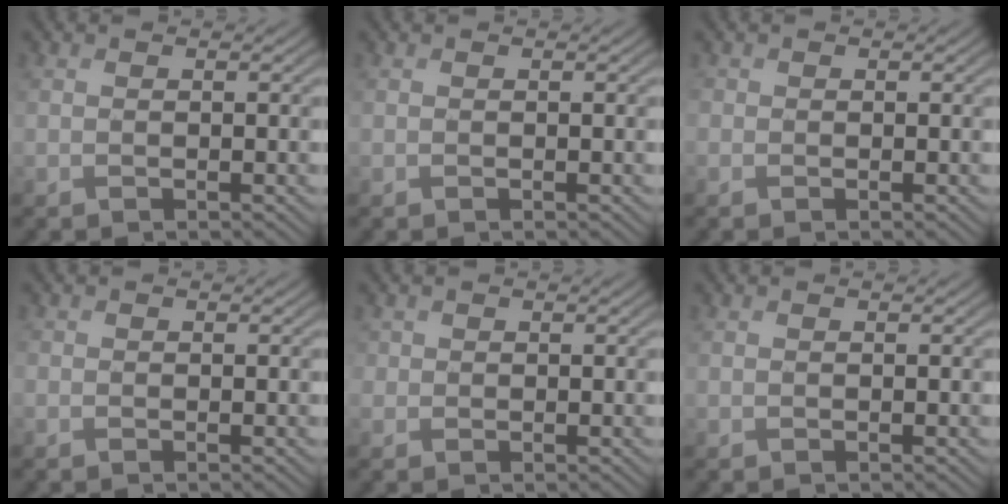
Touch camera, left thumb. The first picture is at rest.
{"total": 0.0}
{"total": 0.8, "force": [-0.3, -0.1, -0.8], "torque": [0.016, -0.003, 0.001]}
{"total": 0.7, "force": [-0.4, -0.2, -0.5], "torque": [0.012, -0.001, -0.007]}
{"total": 0.8, "force": [0.2, 0.4, -0.6], "torque": [0.014, -0.001, 0.013]}
{"total": 0.0}